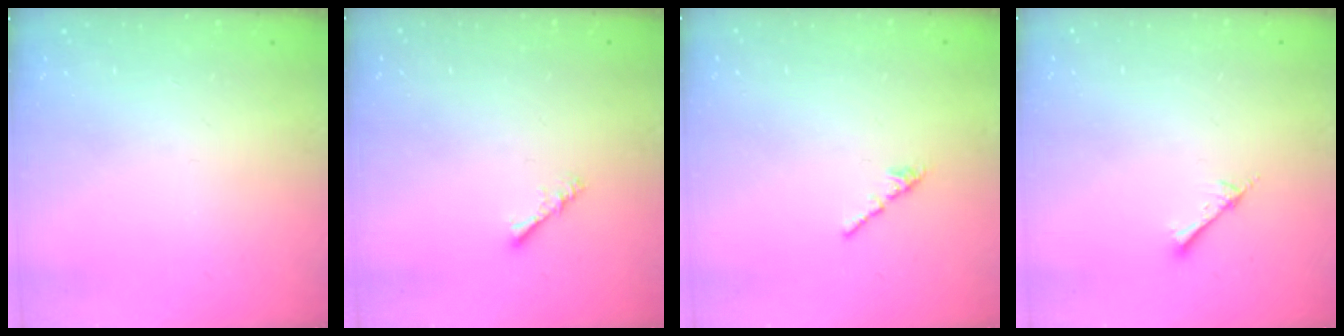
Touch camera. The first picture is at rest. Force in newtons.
{"total": 2.3, "press": 2.3, "slide": 0.4}
{"total": 1.3, "press": 1.2, "slide": 0.4}
{"total": 2.6, "press": 2.6, "slide": 0.3}